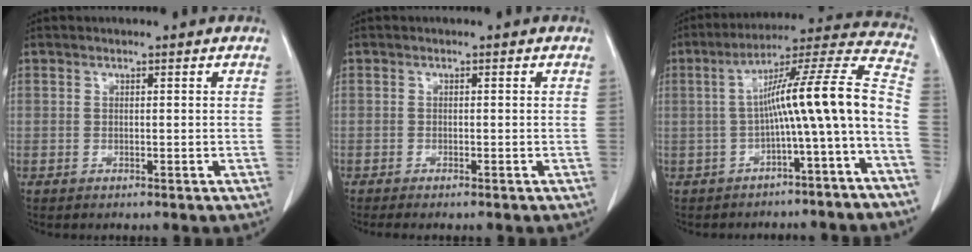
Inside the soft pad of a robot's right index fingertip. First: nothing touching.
{"total": 2.4, "force": [-2.0, 0.1, 1.3], "torque": [-0.016, -0.004, -0.026]}
{"total": 14.0, "force": [-3.5, -0.6, 13.5], "torque": [-0.195, 0.041, -0.056]}